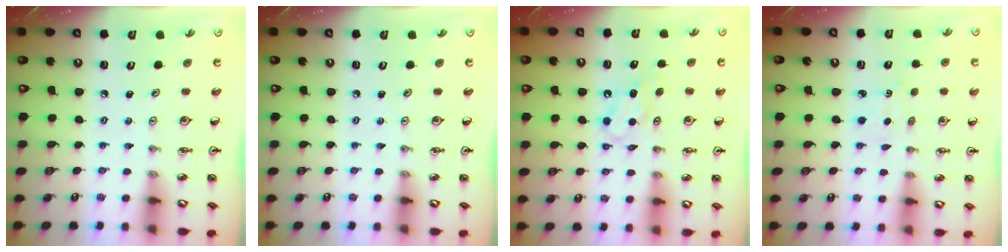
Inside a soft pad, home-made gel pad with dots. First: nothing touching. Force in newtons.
{"total": 0.0}
{"total": 5.9, "press": 5.8, "slide": 0.7}
{"total": 2.3, "press": 2.3, "slide": 0.3}